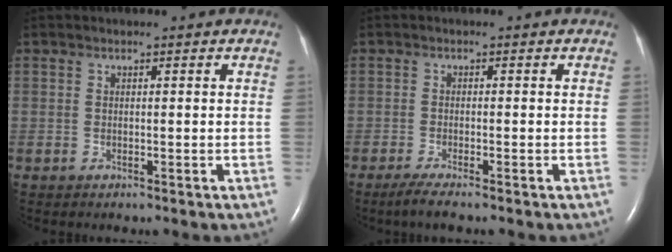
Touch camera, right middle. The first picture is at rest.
{"total": 2.8, "force": [-2.1, 0.0, 1.8], "torque": [-0.041, -0.009, -0.041]}